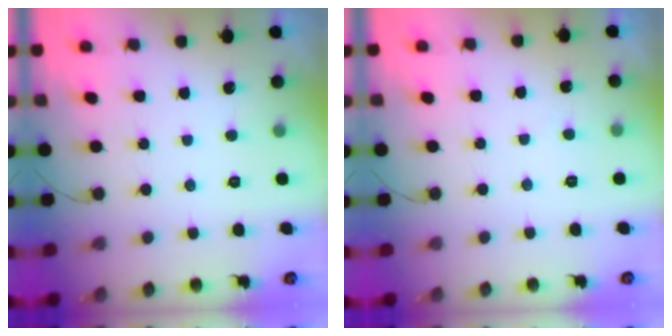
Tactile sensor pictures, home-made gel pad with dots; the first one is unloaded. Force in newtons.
{"total": 2.1, "press": 2.1, "slide": 0.2}